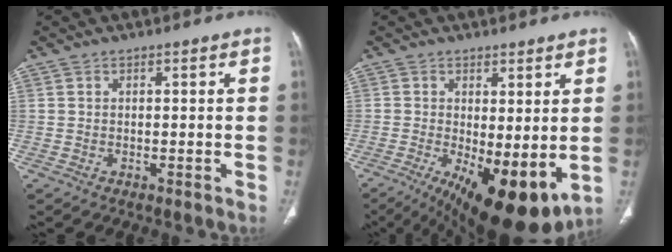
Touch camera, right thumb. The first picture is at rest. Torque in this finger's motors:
{"motor_torque": [-0.23, 1.09, 0.25, -0.10, 0.14]}